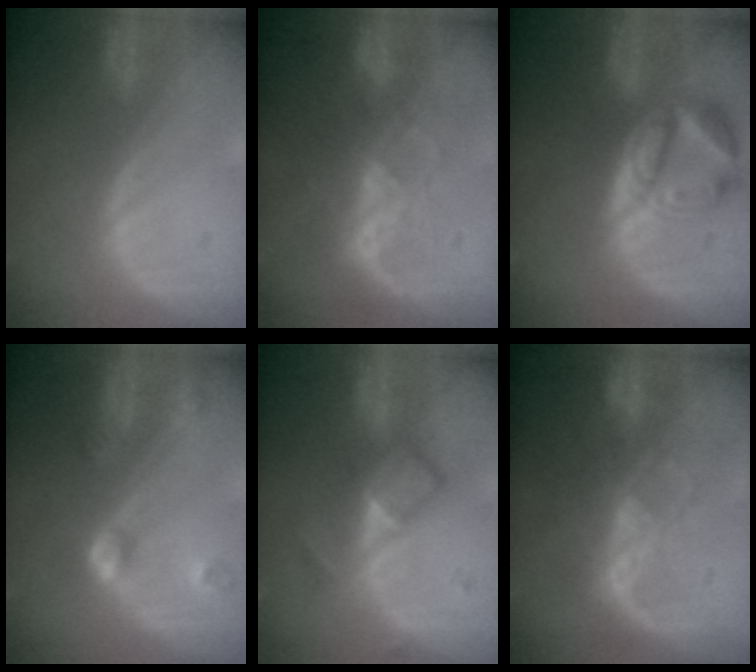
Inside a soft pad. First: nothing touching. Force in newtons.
{"total": 6.7, "press": 6.0, "slide": 2.9}
{"total": 8.1, "press": 7.2, "slide": 3.7}
{"total": 4.5, "press": 4.0, "slide": 2.0}
{"total": 4.8, "press": 4.6, "slide": 1.4}
{"total": 6.6, "press": 5.9, "slide": 2.8}